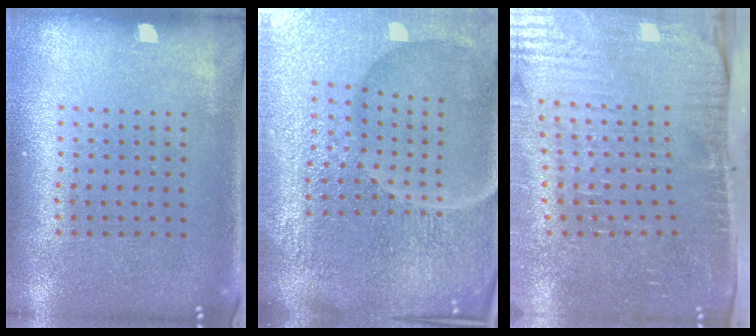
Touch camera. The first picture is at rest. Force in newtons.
{"total": 7.2, "press": 6.3, "slide": 3.5}
{"total": 4.8, "press": 4.1, "slide": 2.4}